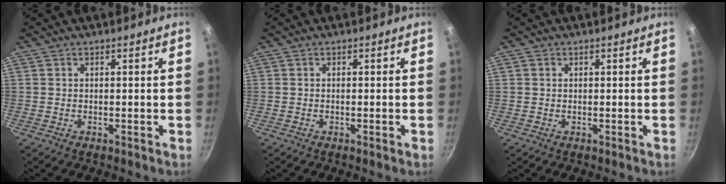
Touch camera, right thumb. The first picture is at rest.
{"total": 0.9, "force": [-0.4, 0.0, 0.8], "torque": [-0.018, 0.001, -0.008]}
{"total": 0.5, "force": [0.1, 0.5, 0.2], "torque": [-0.001, 0.003, 0.001]}